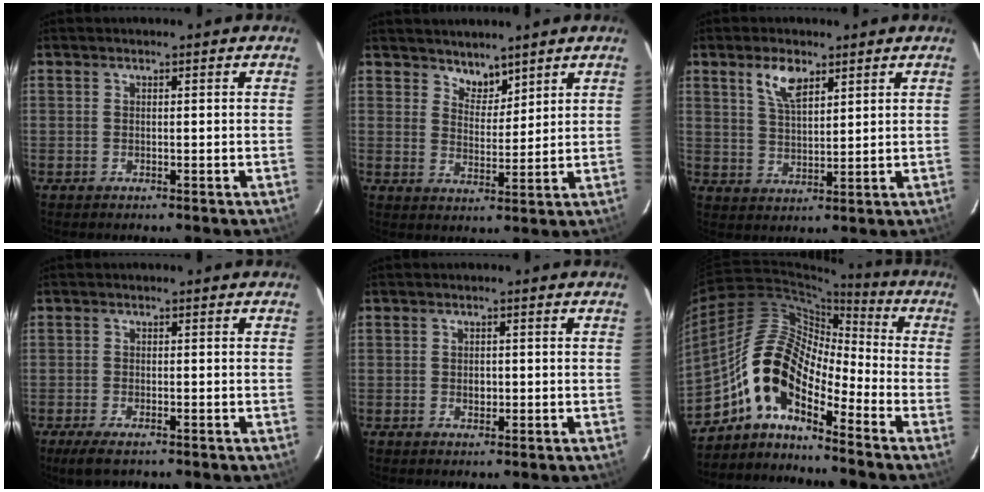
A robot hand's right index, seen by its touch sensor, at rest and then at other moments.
{"total": 4.4, "force": [3.8, 1.9, 1.1], "torque": [-0.011, 0.002, 0.066]}
{"total": 6.1, "force": [3.6, 2.7, 4.1], "torque": [-0.076, 0.006, 0.071]}
{"total": 4.2, "force": [-3.0, 1.3, 2.7], "torque": [-0.063, -0.015, -0.053]}
{"total": 1.5, "force": [-0.2, 1.2, 0.9], "torque": [-0.013, 0.001, -0.003]}
{"total": 12.3, "force": [-7.4, 4.9, 8.5], "torque": [-0.150, 0.022, -0.161]}